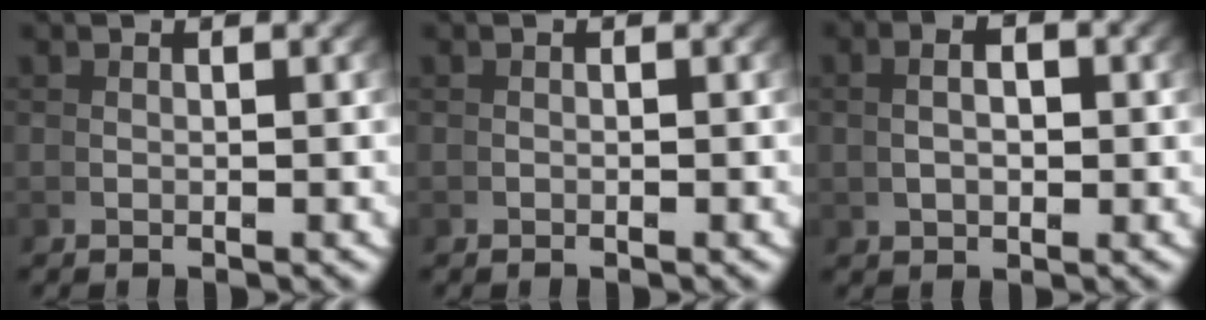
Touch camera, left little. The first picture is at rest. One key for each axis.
{"total": 0.5, "fx": -0.2, "fy": -0.4, "fz": -0.3, "tx": 0.006, "ty": 0.000, "tz": -0.004}
{"total": 2.4, "fx": 0.6, "fy": 1.0, "fz": 2.1, "tx": -0.023, "ty": 0.007, "tz": 0.013}